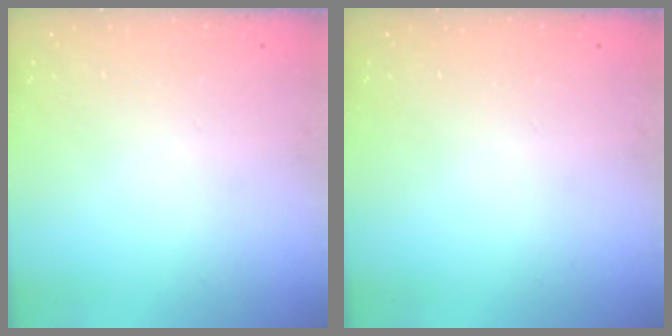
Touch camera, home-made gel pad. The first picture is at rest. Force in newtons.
{"total": 0.0}